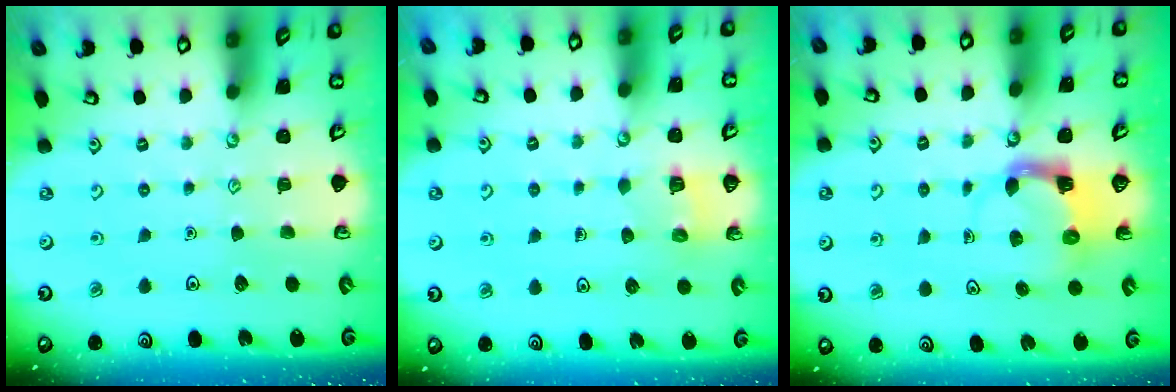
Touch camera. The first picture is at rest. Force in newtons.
{"total": 2.2, "press": 2.2, "slide": 0.1}
{"total": 3.9, "press": 3.8, "slide": 0.7}